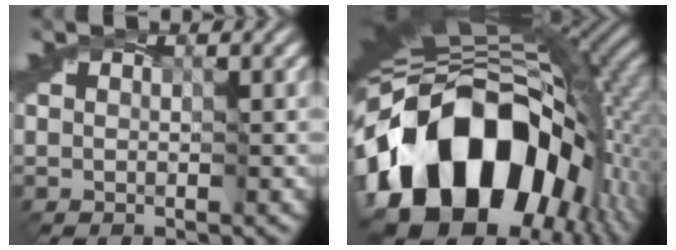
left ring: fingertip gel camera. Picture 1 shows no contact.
{"total": 19.1, "force": [-4.9, 12.1, 14.0], "torque": [-0.251, -0.016, -0.081]}